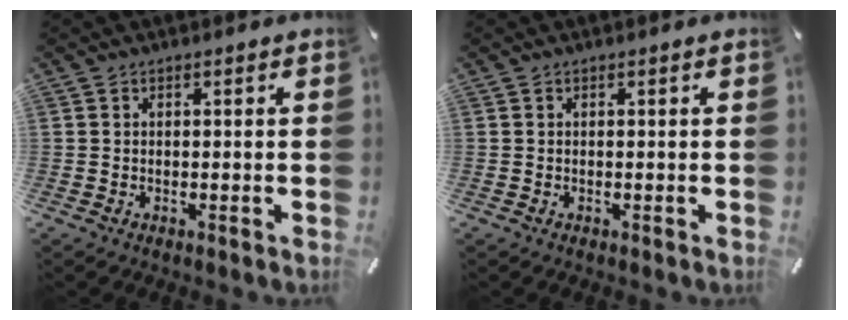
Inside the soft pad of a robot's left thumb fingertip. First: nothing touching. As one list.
[{"total": 0.0}]